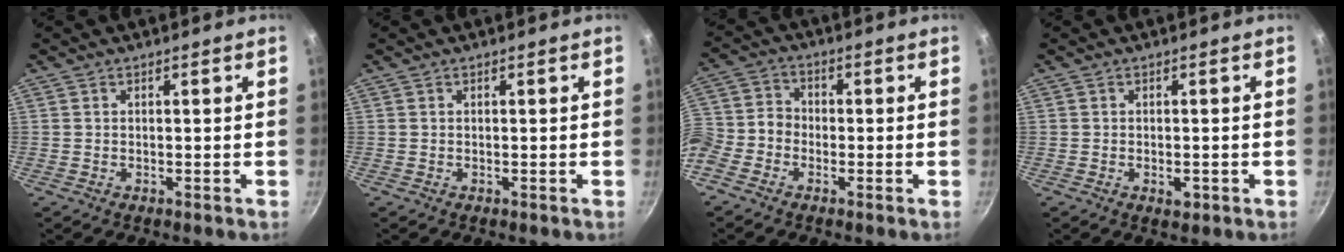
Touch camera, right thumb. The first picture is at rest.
{"total": 0.0}
{"total": 8.3, "force": [-3.8, 6.3, 3.9], "torque": [-0.075, 0.044, -0.094]}
{"total": 2.3, "force": [-0.8, 1.3, 1.7], "torque": [-0.019, 0.002, -0.010]}